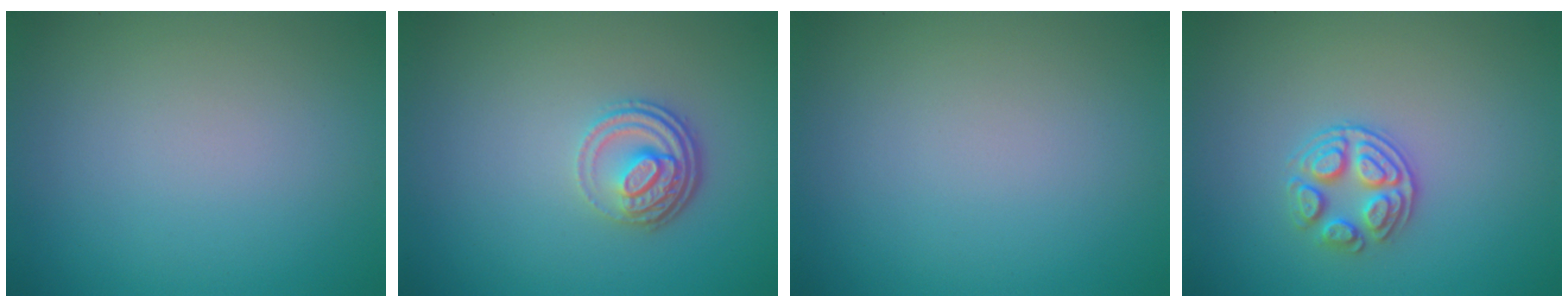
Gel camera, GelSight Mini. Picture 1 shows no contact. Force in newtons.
{"total": 3.7, "press": 2.6, "slide": 2.6}
{"total": 0.0}
{"total": 2.9, "press": 2.6, "slide": 1.3}